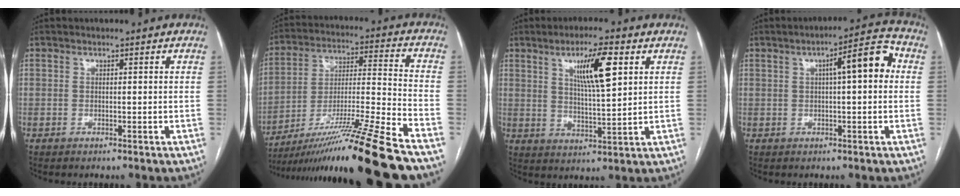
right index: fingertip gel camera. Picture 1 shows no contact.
{"total": 22.2, "force": [-17.8, -2.7, 13.0], "torque": [-0.206, -0.025, -0.308]}
{"total": 9.3, "force": [3.9, 1.1, 8.4], "torque": [-0.147, 0.002, 0.066]}
{"total": 8.2, "force": [1.5, 1.5, 7.9], "torque": [-0.112, 0.030, 0.016]}